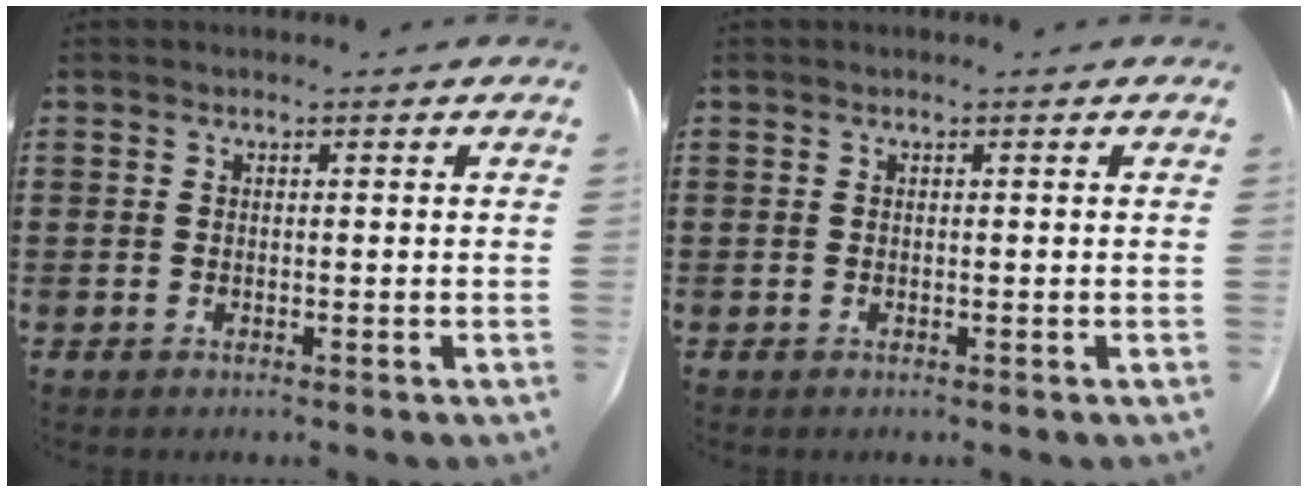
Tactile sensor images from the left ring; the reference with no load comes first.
{"total": 0.0}